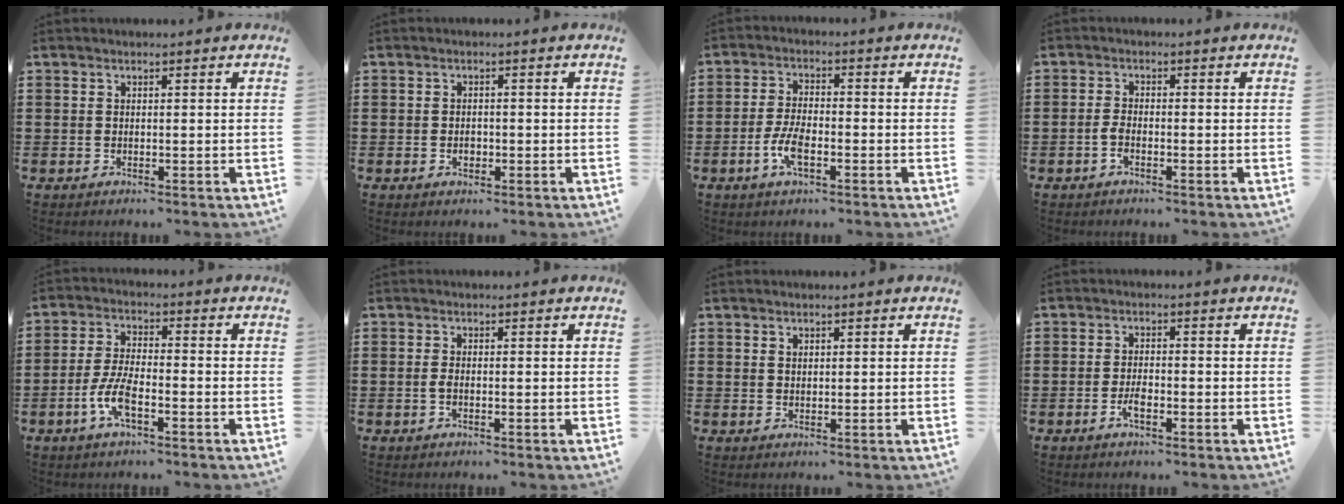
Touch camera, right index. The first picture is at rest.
{"total": 1.3, "force": [-0.4, 0.9, 0.8], "torque": [-0.017, 0.000, -0.008]}
{"total": 5.0, "force": [-2.0, 2.0, 4.1], "torque": [-0.104, -0.004, -0.045]}
{"total": 2.0, "force": [-1.1, 0.7, 1.6], "torque": [-0.038, -0.001, -0.023]}
{"total": 6.1, "force": [-2.7, 1.9, 5.2], "torque": [-0.125, -0.011, -0.057]}
{"total": 1.2, "force": [-0.4, 0.4, 1.1], "torque": [-0.028, -0.004, -0.009]}
{"total": 0.8, "force": [0.6, 0.5, 0.2], "torque": [-0.006, 0.002, 0.012]}
{"total": 2.5, "force": [-1.3, 0.8, 2.1], "torque": [-0.043, 0.000, -0.026]}